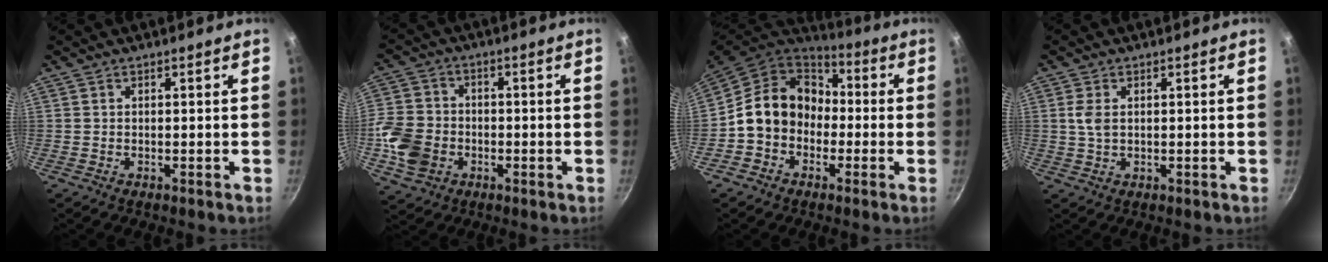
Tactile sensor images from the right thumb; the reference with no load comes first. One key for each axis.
{"total": 10.7, "fx": -2.8, "fy": 8.7, "fz": 5.6, "tx": -0.099, "ty": 0.020, "tz": -0.063}
{"total": 14.6, "fx": -1.2, "fy": 12.2, "fz": 7.9, "tx": -0.104, "ty": 0.052, "tz": -0.035}
{"total": 3.0, "fx": 0.6, "fy": 1.7, "fz": 2.3, "tx": -0.049, "ty": 0.000, "tz": 0.013}